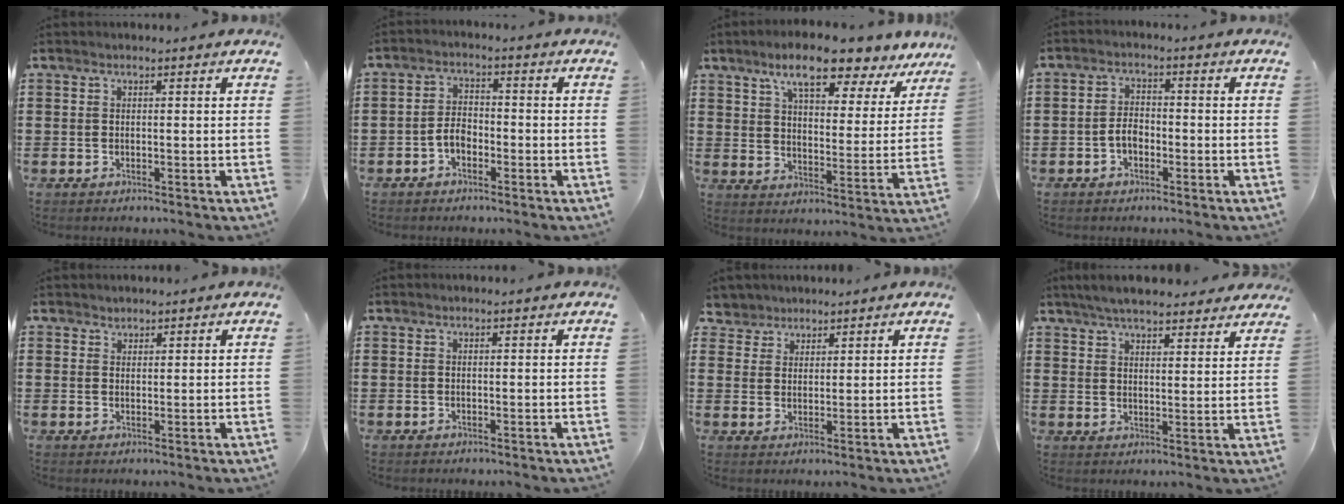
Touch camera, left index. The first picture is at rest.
{"total": 3.2, "force": [-1.7, 1.8, 2.0], "torque": [-0.053, 0.003, -0.039]}
{"total": 9.8, "force": [7.9, 1.8, 5.5], "torque": [-0.112, -0.032, 0.133]}
{"total": 3.0, "force": [-1.2, 1.7, 2.0], "torque": [-0.055, 0.000, -0.030]}
{"total": 1.3, "force": [1.2, 0.5, -0.1], "torque": [0.000, 0.002, 0.024]}
{"total": 0.0}
{"total": 3.5, "force": [2.9, 1.9, -0.2], "torque": [-0.013, 0.004, 0.055]}
{"total": 5.7, "force": [5.3, 0.8, 1.9], "torque": [-0.053, -0.012, 0.097]}